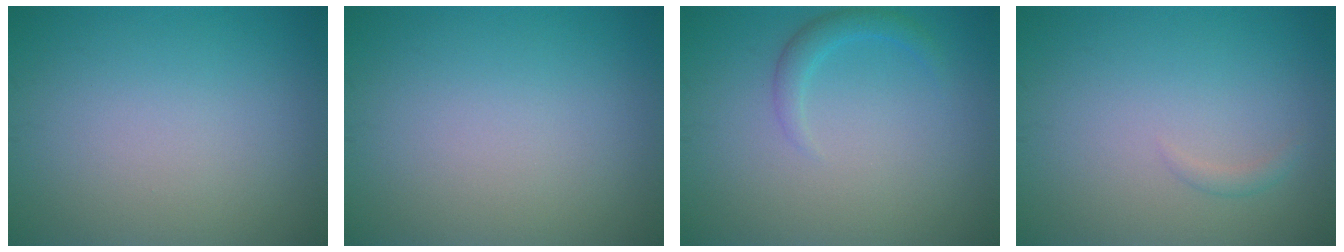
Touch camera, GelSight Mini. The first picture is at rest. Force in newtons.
{"total": 0.0}
{"total": 1.6, "press": 1.6, "slide": 0.1}
{"total": 0.7, "press": 0.7, "slide": 0.1}